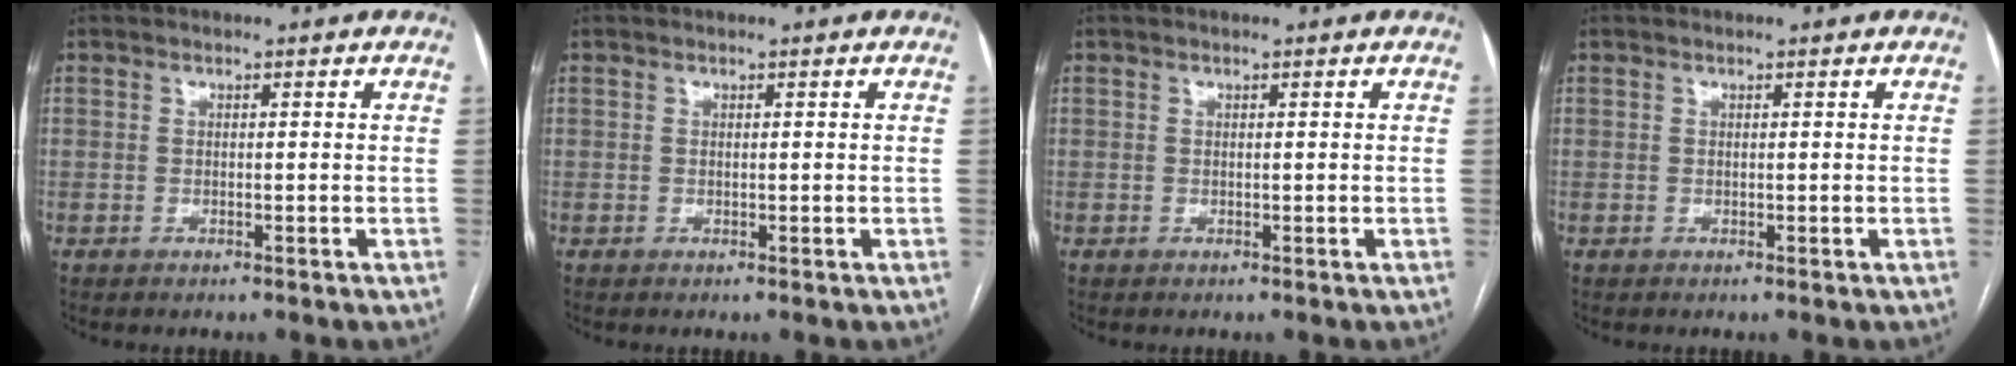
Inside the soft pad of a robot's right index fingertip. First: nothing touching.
{"total": 0.0}
{"total": 0.0}
{"total": 0.0}